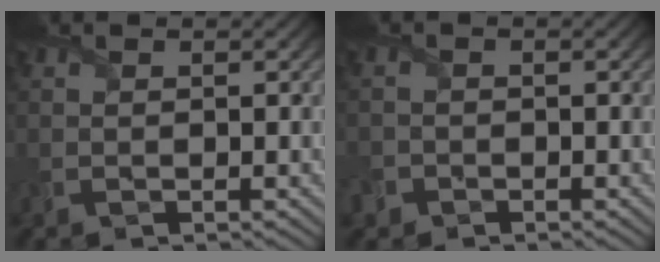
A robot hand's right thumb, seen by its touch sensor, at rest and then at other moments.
{"total": 2.1, "force": [-1.2, 1.7, 0.4], "torque": [-0.008, -0.002, -0.031]}